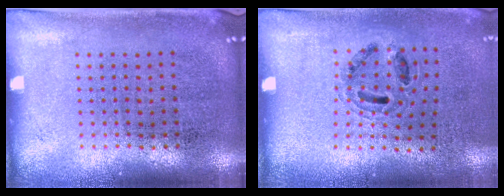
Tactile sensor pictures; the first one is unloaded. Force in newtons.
{"total": 0.9, "press": 0.8, "slide": 0.4}